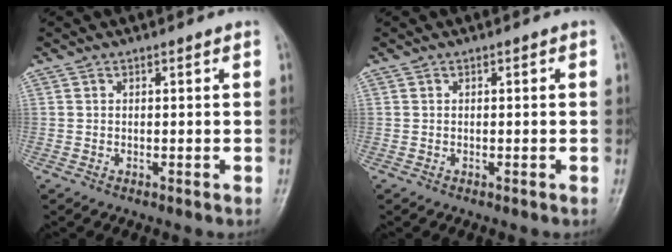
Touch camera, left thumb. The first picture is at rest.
{"total": 0.0}